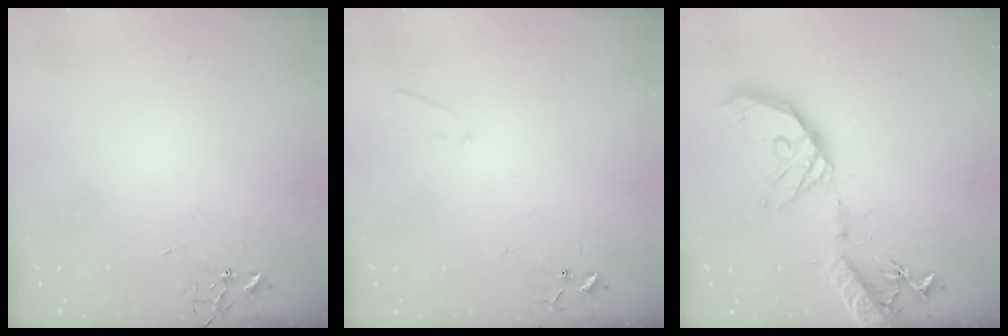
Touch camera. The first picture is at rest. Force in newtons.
{"total": 4.2, "press": 4.2, "slide": 0.6}
{"total": 22.7, "press": 22.4, "slide": 3.8}